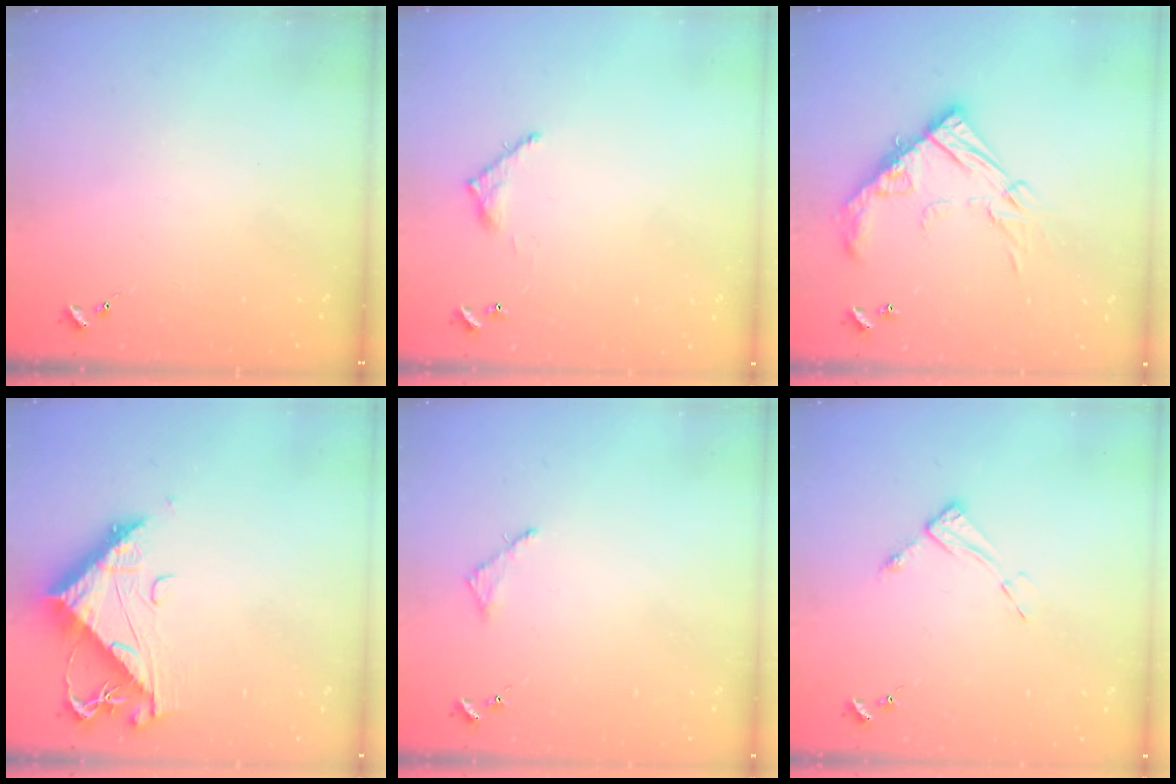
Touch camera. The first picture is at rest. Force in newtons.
{"total": 6.3, "press": 6.3, "slide": 0.4}
{"total": 17.6, "press": 17.6, "slide": 1.2}
{"total": 10.1, "press": 10.0, "slide": 1.0}
{"total": 2.8, "press": 2.7, "slide": 0.3}
{"total": 6.5, "press": 6.5, "slide": 0.5}